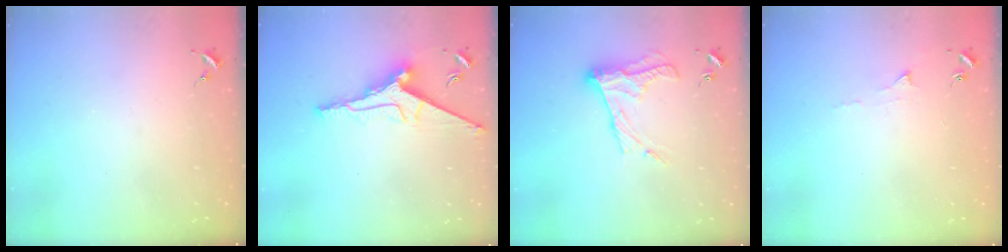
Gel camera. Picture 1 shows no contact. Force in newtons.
{"total": 11.3, "press": 11.3, "slide": 0.8}
{"total": 11.8, "press": 11.8, "slide": 0.9}
{"total": 3.5, "press": 3.5, "slide": 0.5}